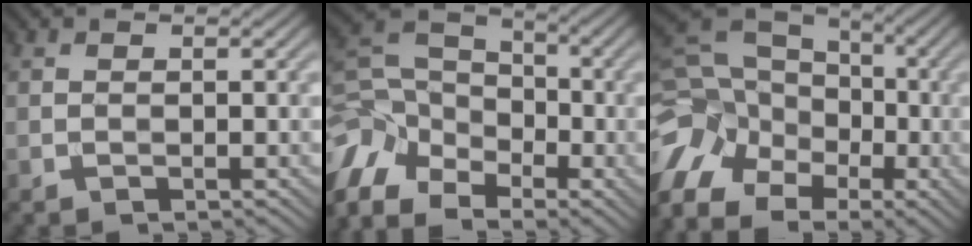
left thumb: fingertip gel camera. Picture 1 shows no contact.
{"total": 11.4, "force": [-6.9, 7.5, 5.2], "torque": [-0.146, -0.014, -0.134]}
{"total": 16.3, "force": [-7.2, 13.0, 6.8], "torque": [-0.187, -0.035, -0.125]}